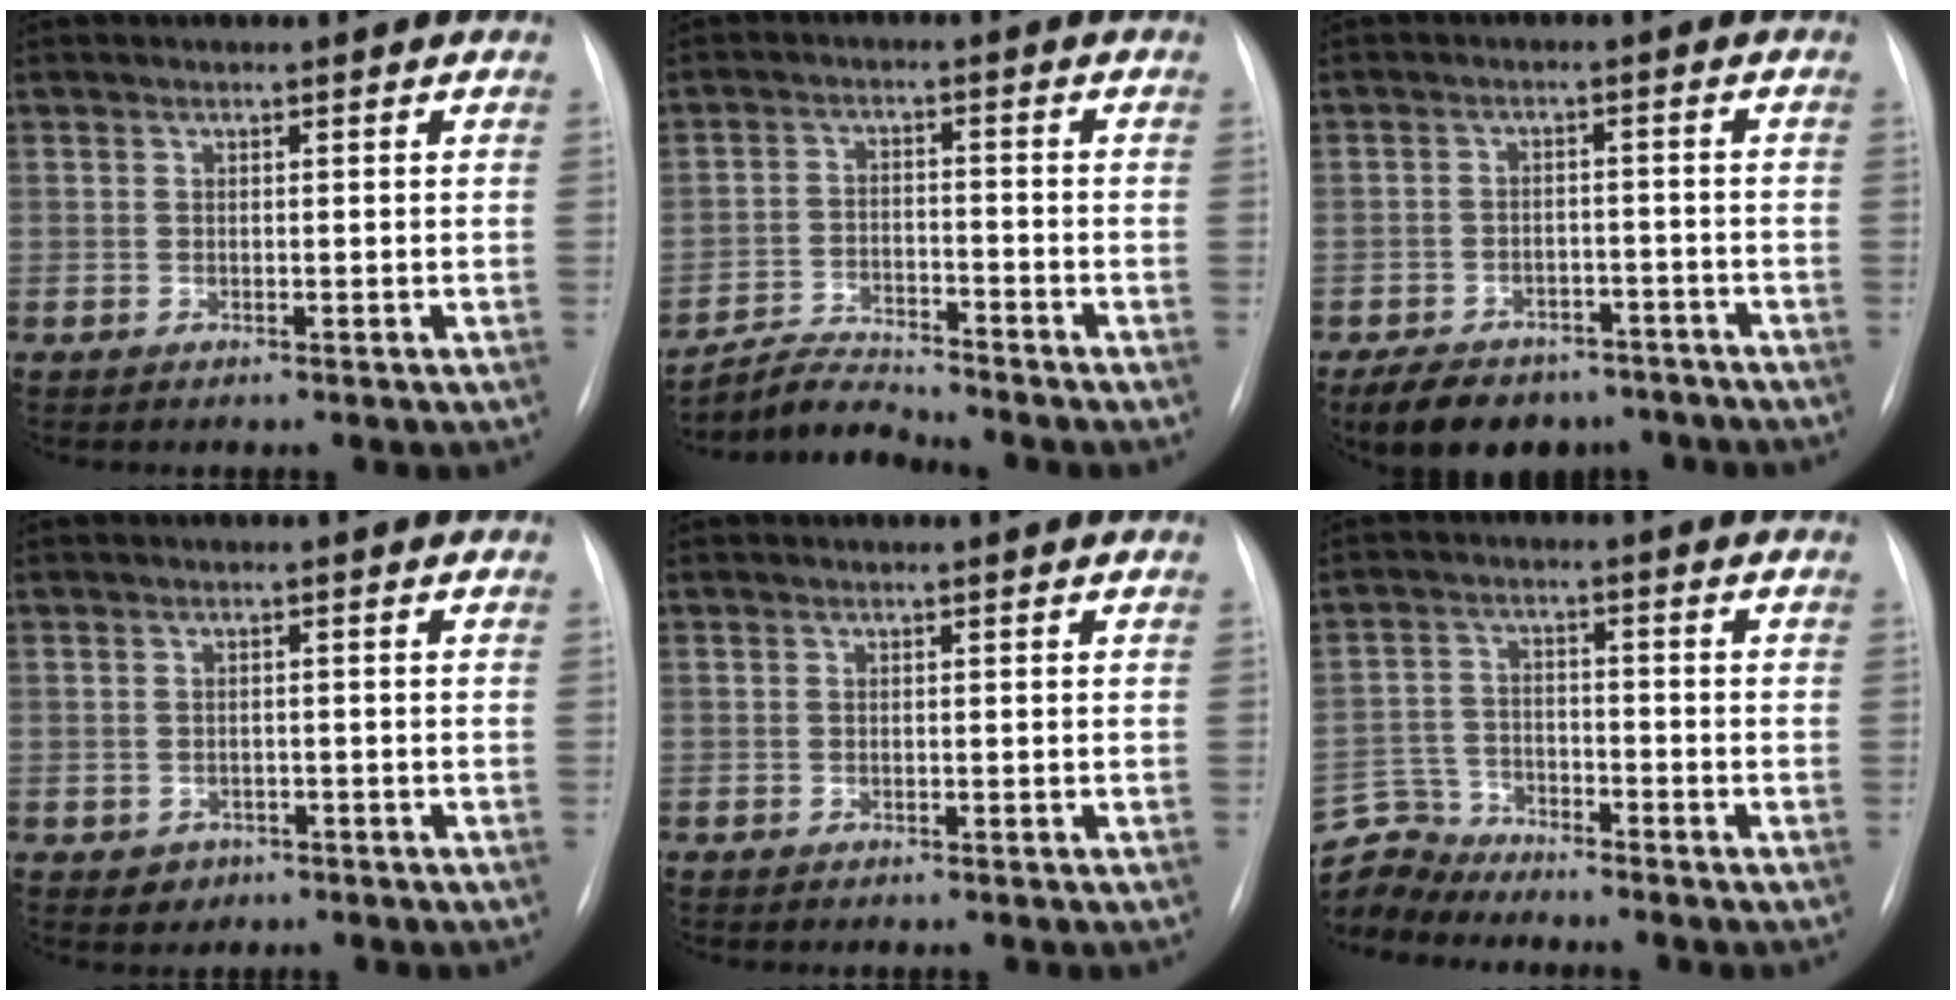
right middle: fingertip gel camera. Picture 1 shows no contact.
{"total": 5.5, "force": [-5.4, -0.6, -0.5], "torque": [0.002, -0.010, -0.096]}
{"total": 12.4, "force": [-9.5, 6.6, 4.4], "torque": [-0.073, 0.005, -0.130]}
{"total": 2.1, "force": [-1.1, 1.8, 0.3], "torque": [-0.001, 0.007, -0.010]}
{"total": 0.0}
{"total": 7.6, "force": [-7.5, 1.1, -0.8], "torque": [0.006, 0.012, -0.150]}